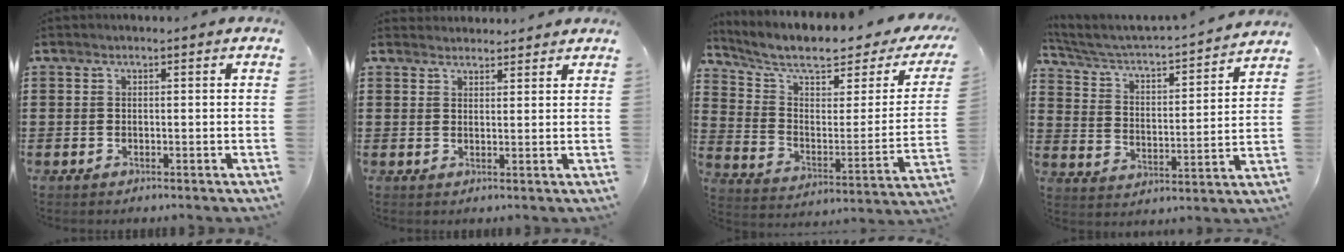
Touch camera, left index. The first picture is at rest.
{"total": 2.2, "force": [2.2, 0.4, -0.2], "torque": [-0.001, -0.001, 0.043]}
{"total": 7.7, "force": [6.0, 1.9, 4.4], "torque": [-0.106, -0.042, 0.099]}
{"total": 2.8, "force": [2.5, 0.3, 1.1], "torque": [-0.041, -0.033, 0.028]}